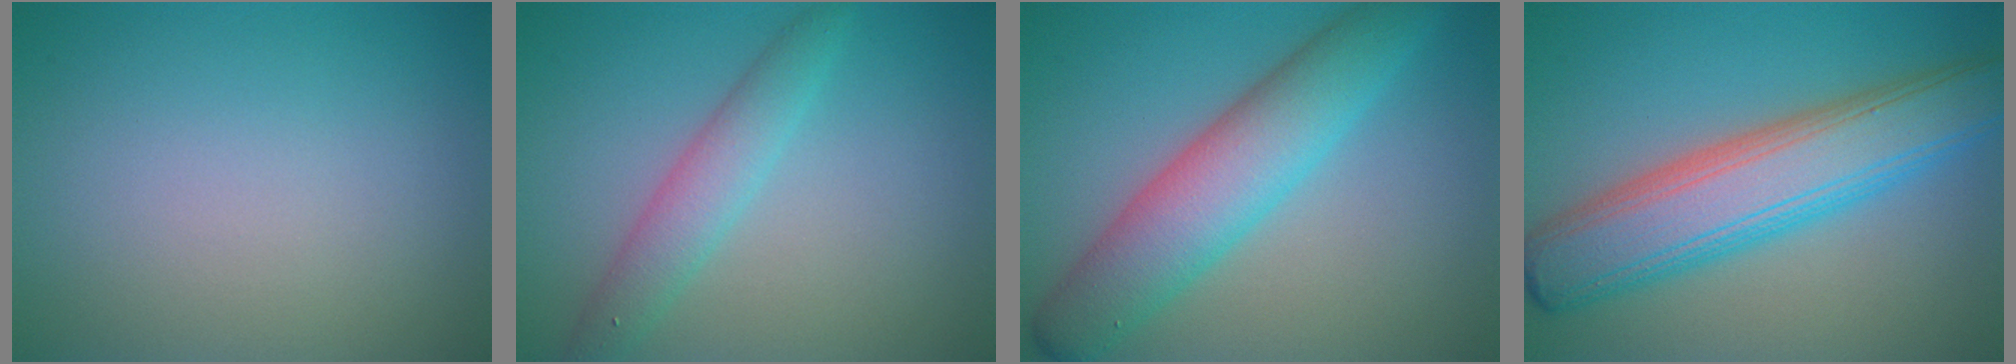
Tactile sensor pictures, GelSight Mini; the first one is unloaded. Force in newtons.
{"total": 3.0, "press": 3.0, "slide": 0.1}
{"total": 6.9, "press": 6.9, "slide": 0.0}
{"total": 8.8, "press": 8.8, "slide": 0.1}